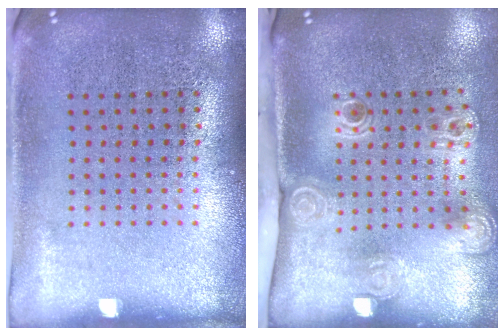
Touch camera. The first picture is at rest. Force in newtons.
{"total": 2.2, "press": 1.5, "slide": 1.6}